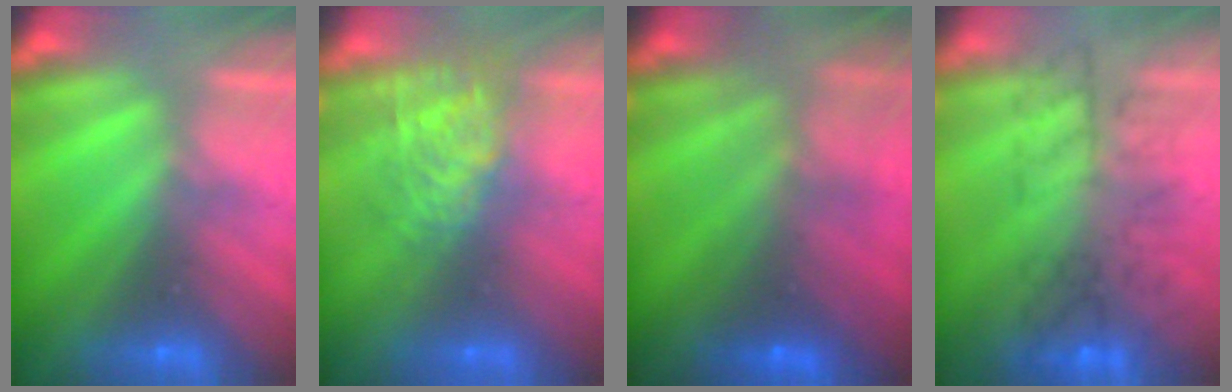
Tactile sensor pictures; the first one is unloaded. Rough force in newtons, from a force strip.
{"total": 7.6}
{"total": 5.9}
{"total": 10.4}